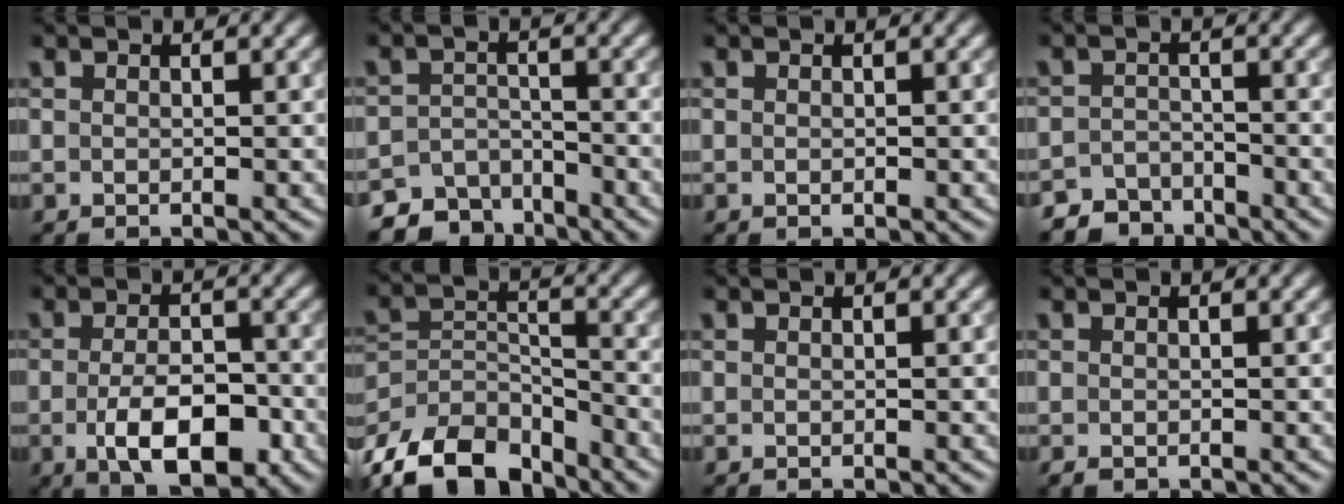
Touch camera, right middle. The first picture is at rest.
{"total": 5.4, "force": [-4.7, 2.6, 0.8], "torque": [-0.002, -0.012, -0.075]}
{"total": 0.0}
{"total": 3.5, "force": [-3.1, 1.6, 0.3], "torque": [0.006, -0.002, -0.059]}
{"total": 6.3, "force": [-2.3, 2.9, 5.2], "torque": [-0.091, -0.006, -0.037]}
{"total": 11.1, "force": [-8.8, 5.2, 4.4], "torque": [-0.080, -0.006, -0.153]}
{"total": 0.0}
{"total": 0.6, "force": [-0.5, 0.3, 0.3], "torque": [-0.005, -0.005, -0.007]}